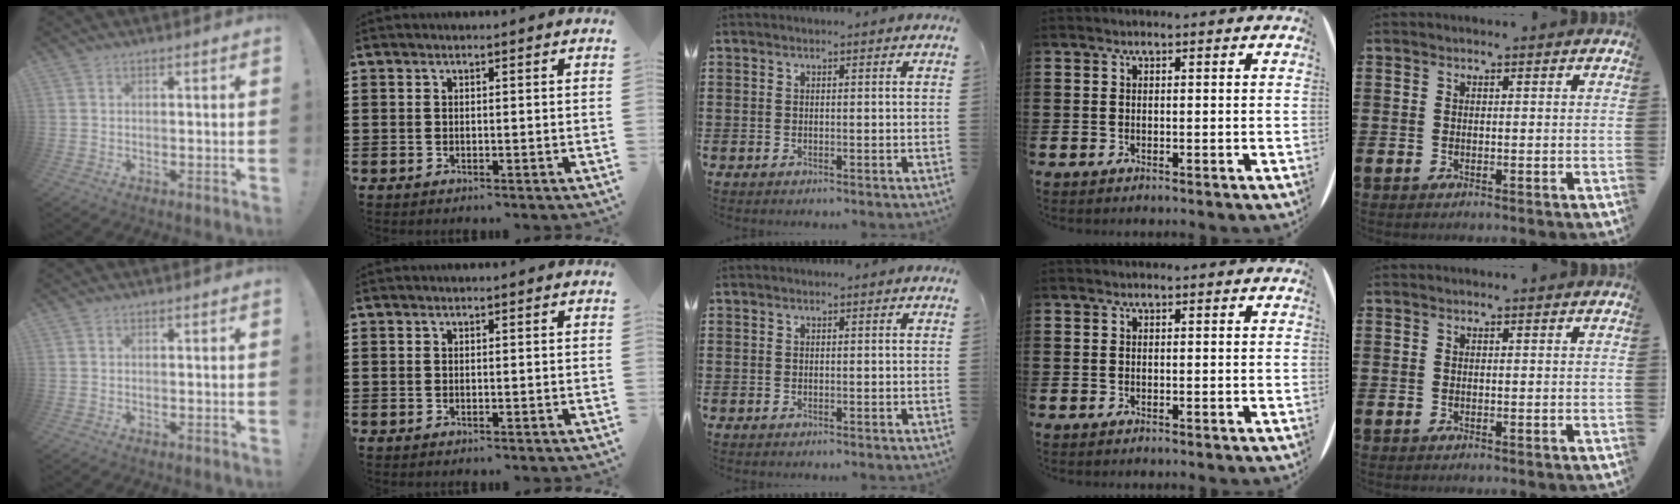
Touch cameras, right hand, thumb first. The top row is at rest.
{}